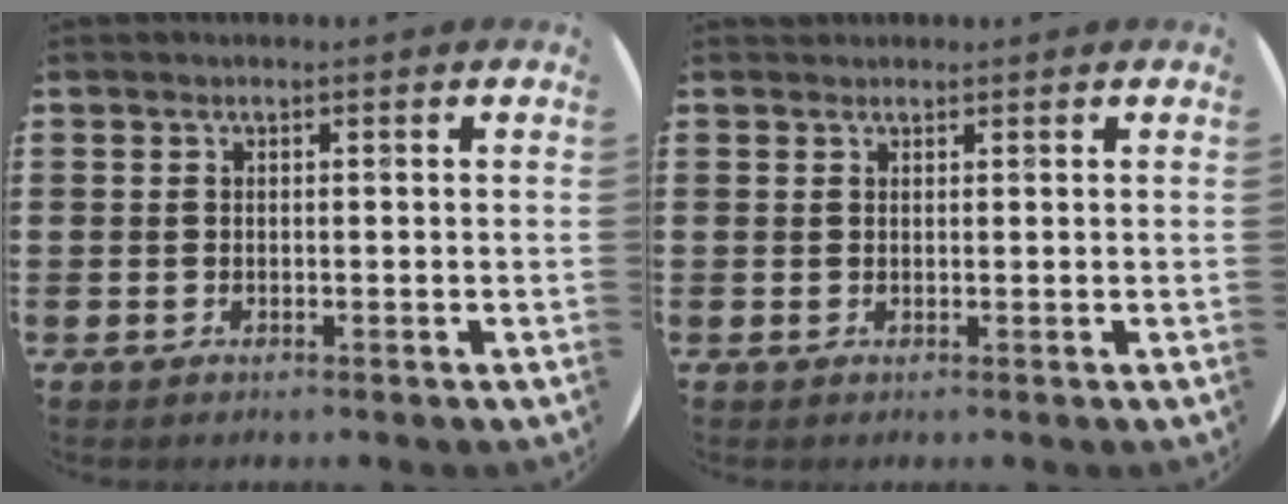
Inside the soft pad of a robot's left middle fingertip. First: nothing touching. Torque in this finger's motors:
{"motor_torque": [0.25, -0.18, 0.00, 0.01]}